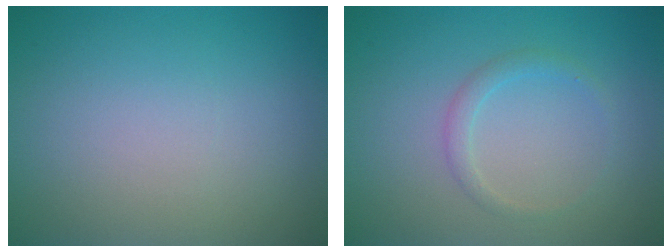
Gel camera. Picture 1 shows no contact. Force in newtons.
{"total": 1.3, "press": 1.3, "slide": 0.0}